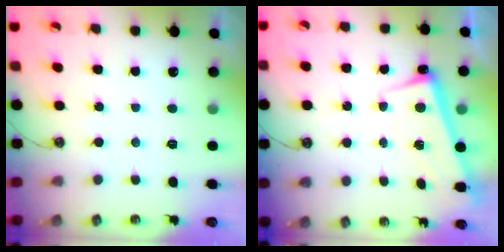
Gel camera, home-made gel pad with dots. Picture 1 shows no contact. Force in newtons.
{"total": 2.8, "press": 2.7, "slide": 0.5}